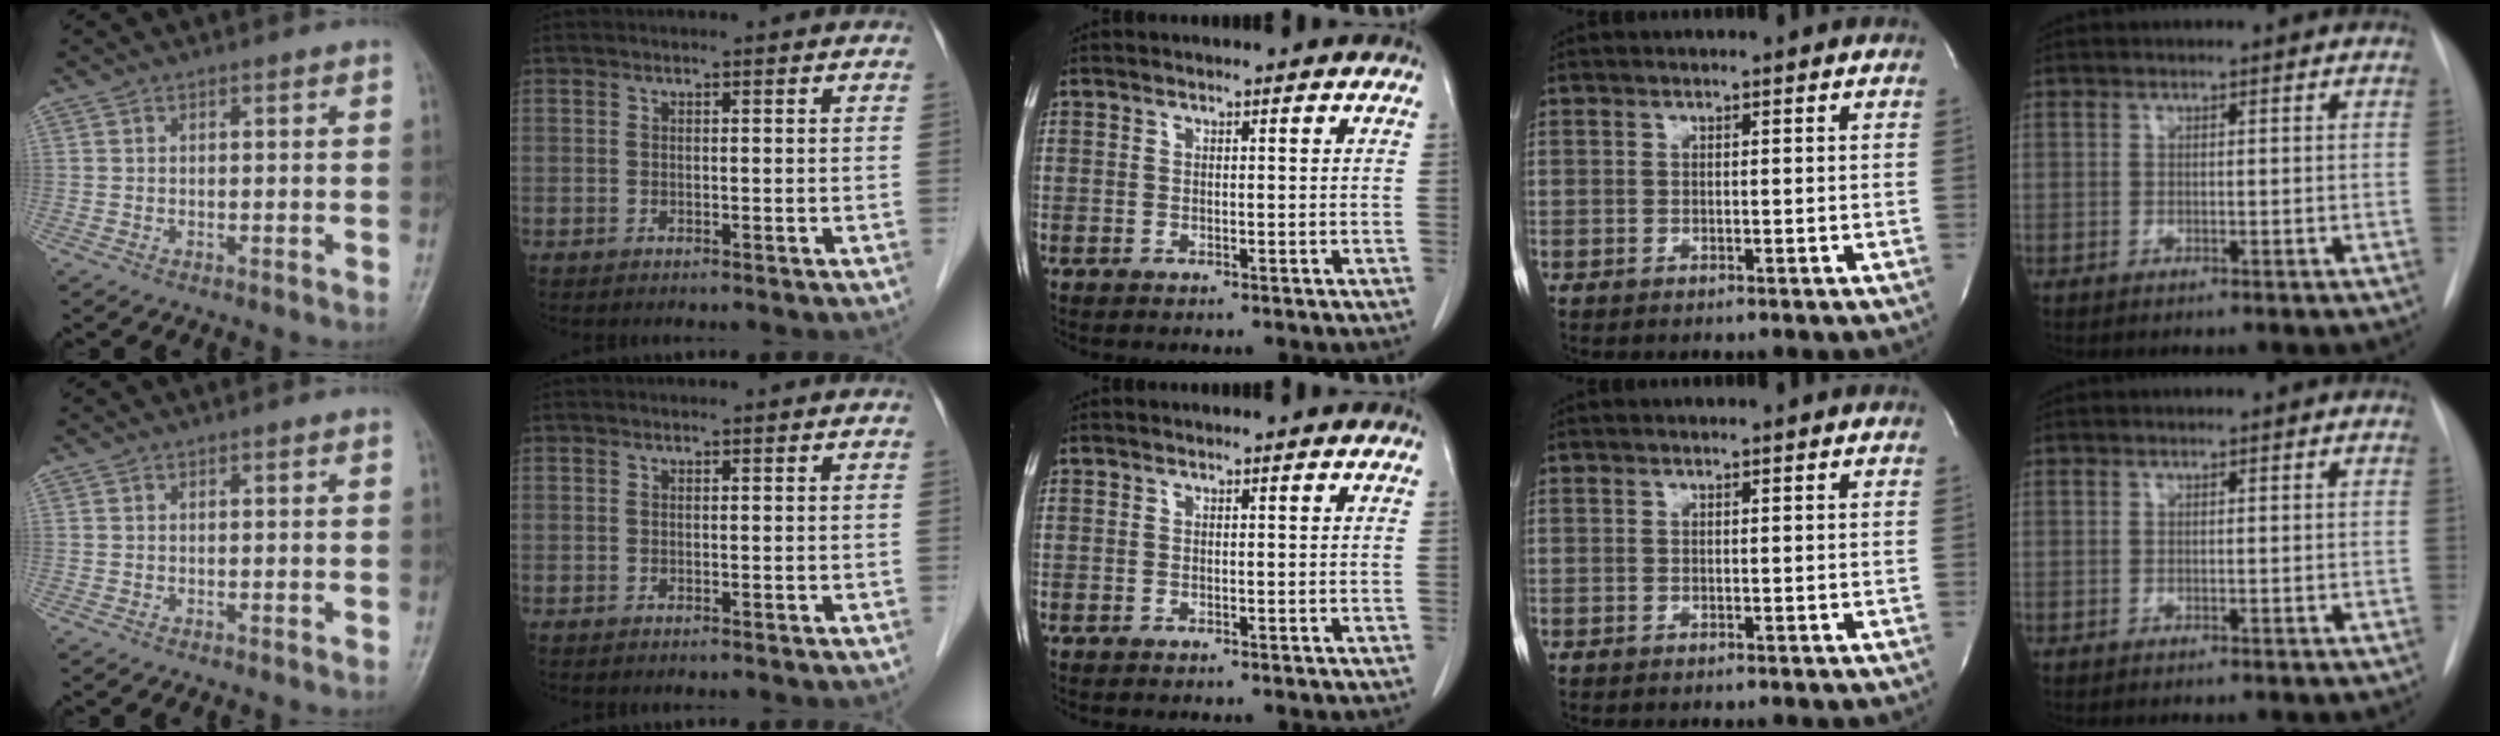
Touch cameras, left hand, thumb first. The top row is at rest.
{}